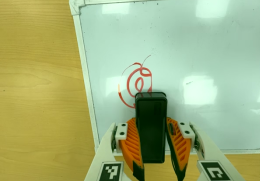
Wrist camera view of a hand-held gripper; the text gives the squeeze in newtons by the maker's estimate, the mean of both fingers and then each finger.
{"total": 9.1, "left": 6.8, "right": 11.4}